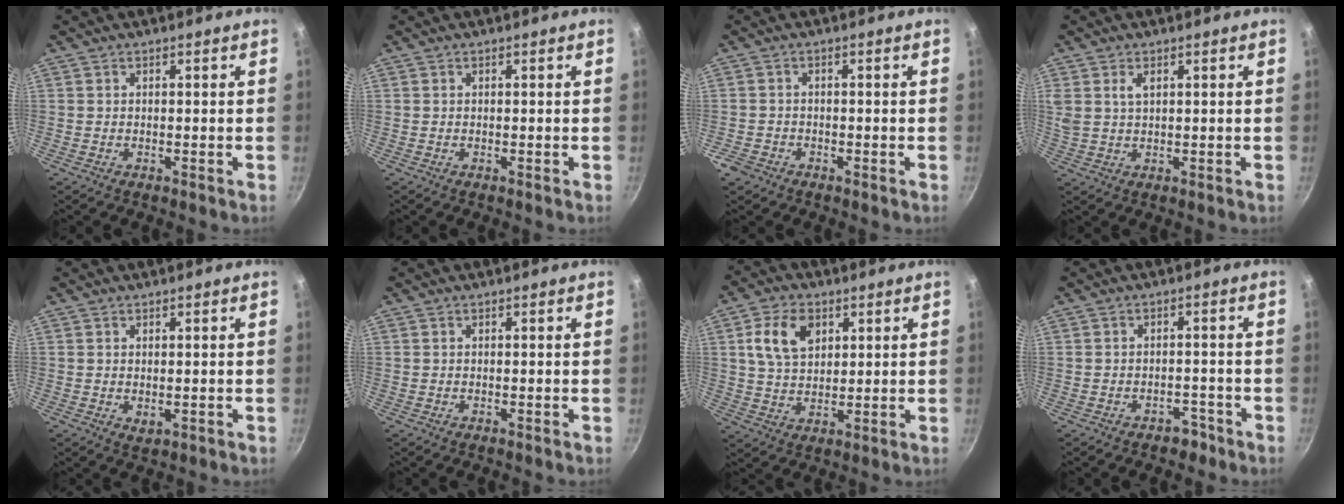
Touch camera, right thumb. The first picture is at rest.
{"total": 0.0}
{"total": 2.4, "force": [-1.6, 1.7, 0.5], "torque": [-0.006, 0.006, -0.030]}
{"total": 3.7, "force": [1.6, 2.1, 2.7], "torque": [-0.061, 0.001, 0.038]}
{"total": 1.4, "force": [0.0, 0.8, 1.1], "torque": [-0.017, -0.005, 0.006]}
{"total": 0.0}
{"total": 9.7, "force": [3.5, 6.5, 6.2], "torque": [-0.100, -0.006, 0.066]}
{"total": 2.8, "force": [-2.0, 1.7, 0.9], "torque": [-0.004, 0.020, -0.025]}